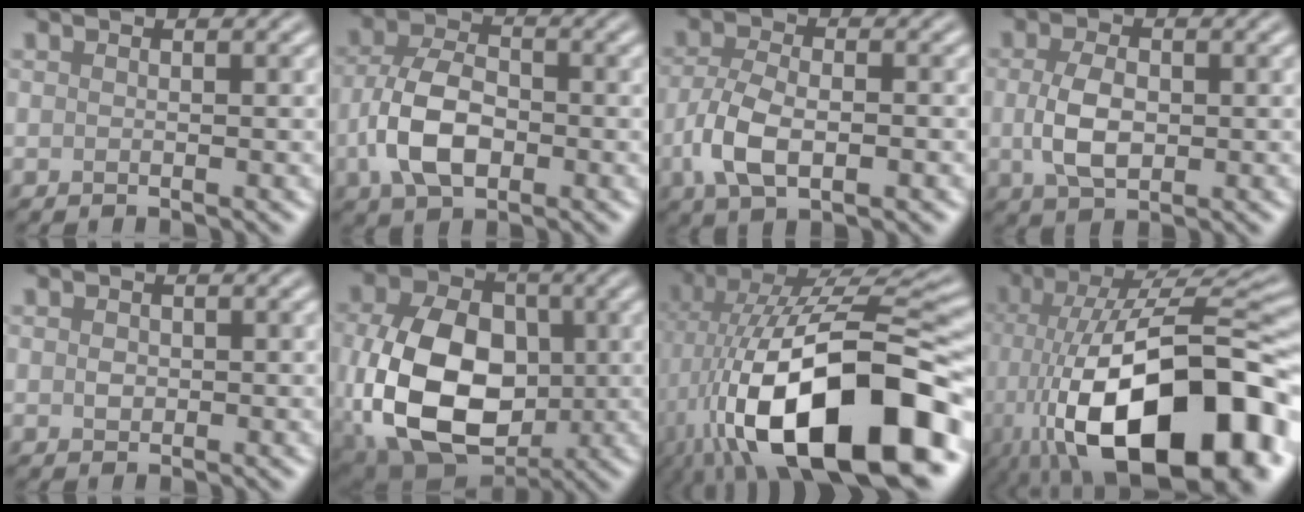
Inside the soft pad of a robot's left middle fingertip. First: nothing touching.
{"total": 6.3, "force": [-1.5, 3.9, 4.7], "torque": [-0.101, 0.004, -0.034]}
{"total": 5.4, "force": [-1.6, 2.8, 4.3], "torque": [-0.087, -0.005, -0.031]}
{"total": 4.0, "force": [-0.1, 2.5, 3.1], "torque": [-0.068, 0.001, 0.000]}
{"total": 0.9, "force": [0.1, 0.8, 0.4], "torque": [-0.008, 0.000, 0.000]}
{"total": 13.3, "force": [-1.5, 9.3, 9.4], "torque": [-0.197, -0.015, -0.029]}
{"total": 17.9, "force": [-5.3, 7.7, 15.2], "torque": [-0.254, 0.021, -0.091]}
{"total": 18.4, "force": [-5.8, 7.8, 15.7], "torque": [-0.241, 0.004, -0.088]}